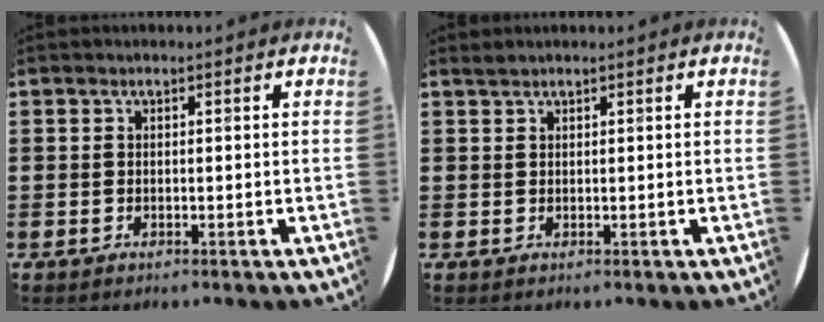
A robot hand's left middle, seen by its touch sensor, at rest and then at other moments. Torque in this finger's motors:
{"motor_torque": [0.00, 0.05, -0.03, 0.00]}